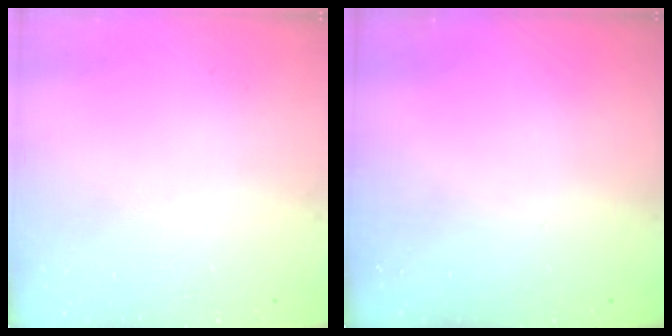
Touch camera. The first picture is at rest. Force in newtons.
{"total": 0.0}